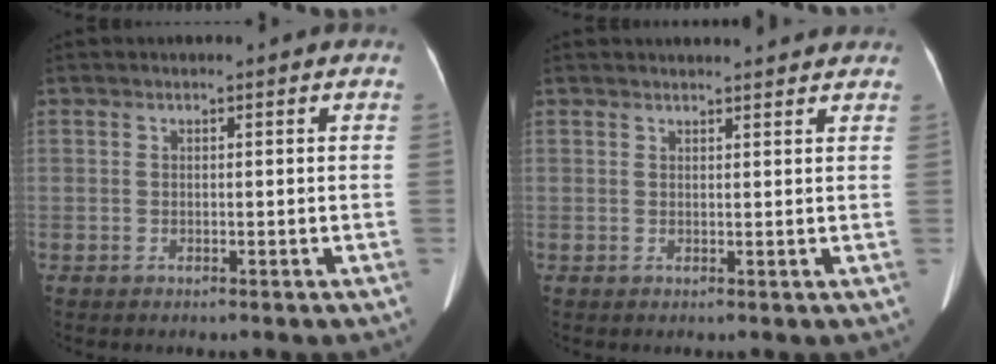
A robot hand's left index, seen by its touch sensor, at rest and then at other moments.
{"total": 5.7, "force": [5.5, 0.7, 1.3], "torque": [-0.014, 0.020, 0.057]}